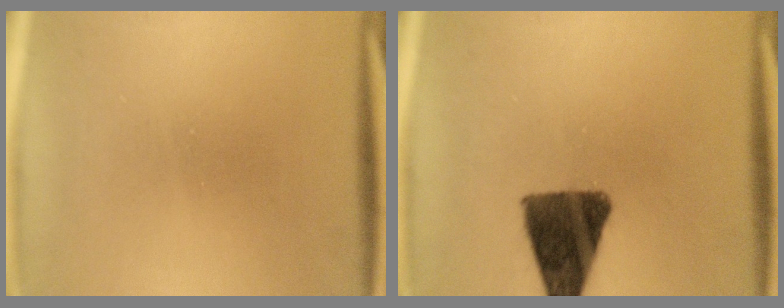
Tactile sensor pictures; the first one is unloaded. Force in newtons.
{"total": 12.1}